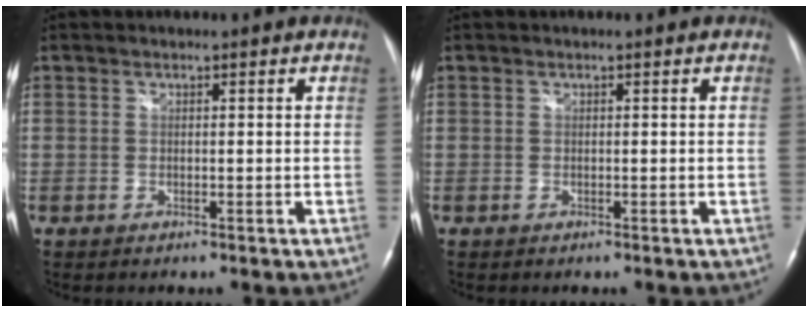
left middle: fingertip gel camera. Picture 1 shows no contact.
{"total": 0.0}